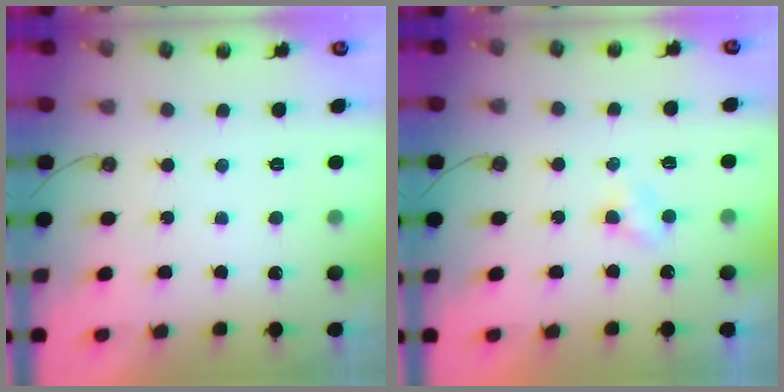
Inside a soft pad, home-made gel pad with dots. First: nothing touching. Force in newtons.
{"total": 3.0, "press": 3.0, "slide": 0.4}